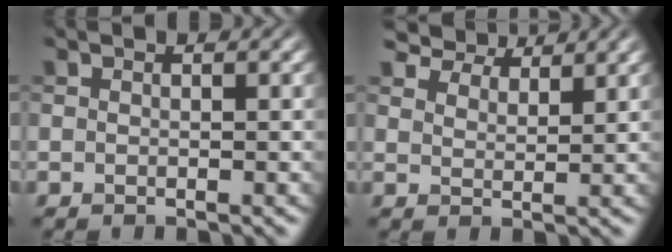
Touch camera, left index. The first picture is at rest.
{"total": 6.2, "force": [5.7, 1.8, 1.8], "torque": [-0.042, -0.010, 0.108]}